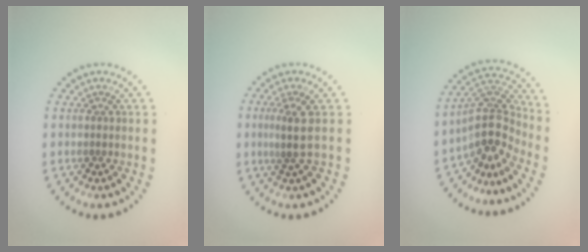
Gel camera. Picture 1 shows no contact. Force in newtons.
{"total": 2.0, "press": 1.5, "slide": 1.3}
{"total": 4.1, "press": 3.1, "slide": 2.6}